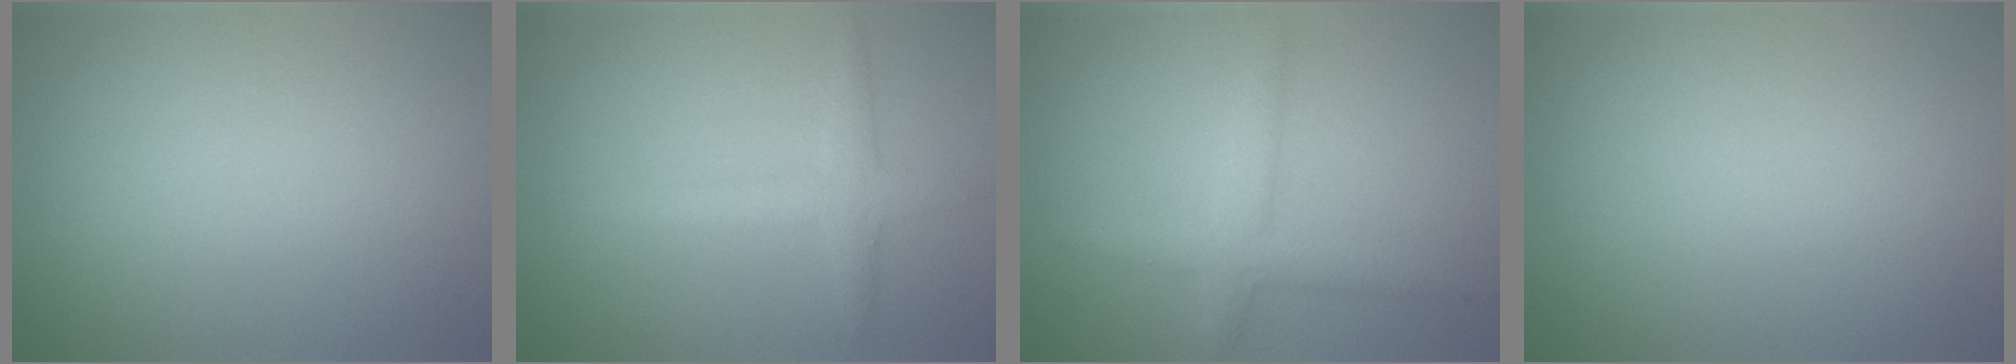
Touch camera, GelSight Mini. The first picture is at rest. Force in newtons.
{"total": 2.5, "press": 2.5, "slide": 0.0}
{"total": 3.1, "press": 3.1, "slide": 0.2}
{"total": 0.0}